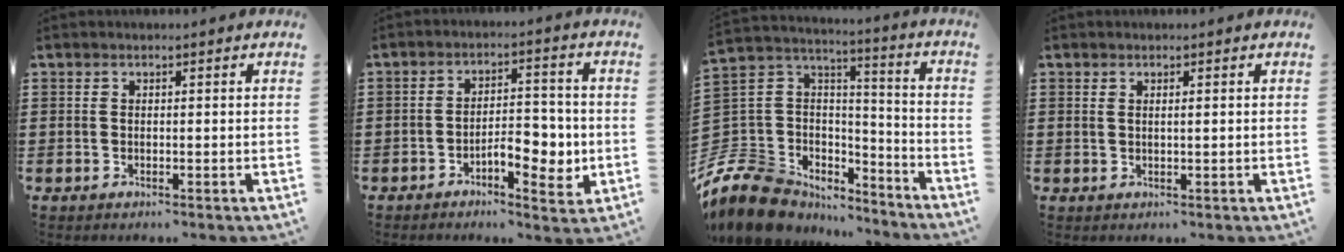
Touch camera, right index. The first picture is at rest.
{"total": 6.5, "force": [-2.2, 3.0, 5.3], "torque": [-0.063, 0.000, -0.044]}
{"total": 11.6, "force": [-7.4, 8.0, 3.9], "torque": [-0.128, 0.009, -0.140]}
{"total": 0.7, "force": [0.3, 0.1, 0.6], "torque": [-0.013, 0.001, 0.006]}